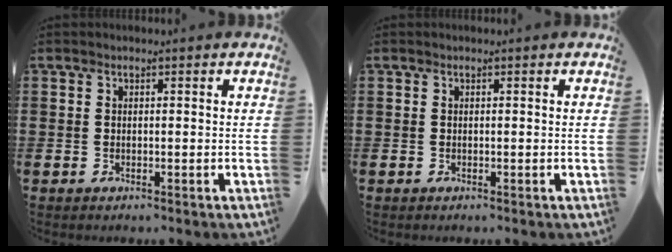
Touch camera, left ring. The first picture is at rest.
{"total": 0.0}